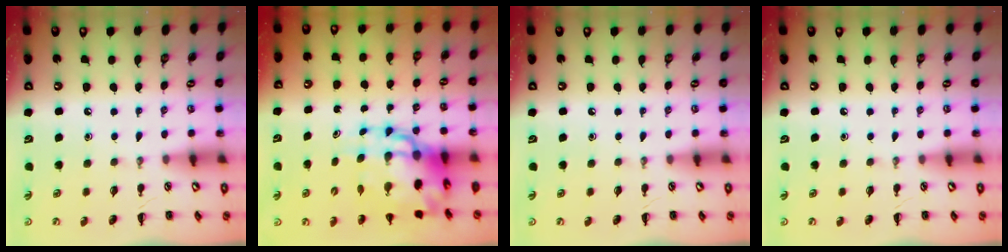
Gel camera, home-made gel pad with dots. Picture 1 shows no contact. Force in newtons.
{"total": 15.4, "press": 14.8, "slide": 4.2}
{"total": 0.0}
{"total": 0.0}